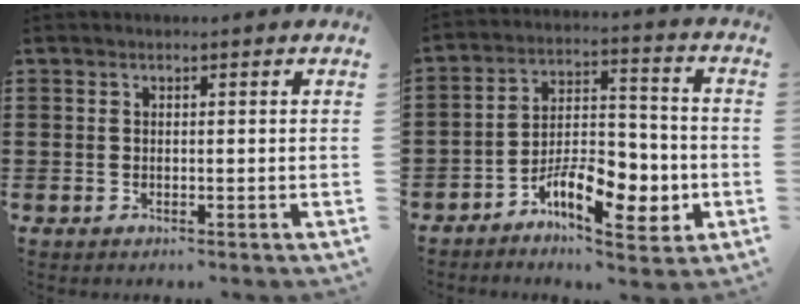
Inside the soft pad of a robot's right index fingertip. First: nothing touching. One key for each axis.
{"total": 11.0, "fx": -5.0, "fy": 5.4, "fz": 8.2, "tx": -0.142, "ty": 0.021, "tz": -0.082}